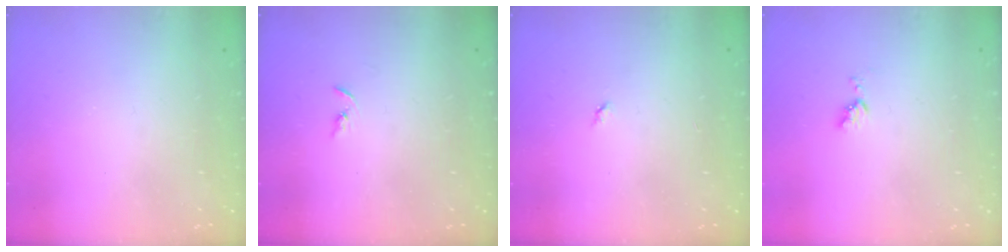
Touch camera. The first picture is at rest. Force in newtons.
{"total": 2.2, "press": 2.2, "slide": 0.2}
{"total": 2.8, "press": 2.8, "slide": 0.4}
{"total": 3.9, "press": 3.9, "slide": 0.5}